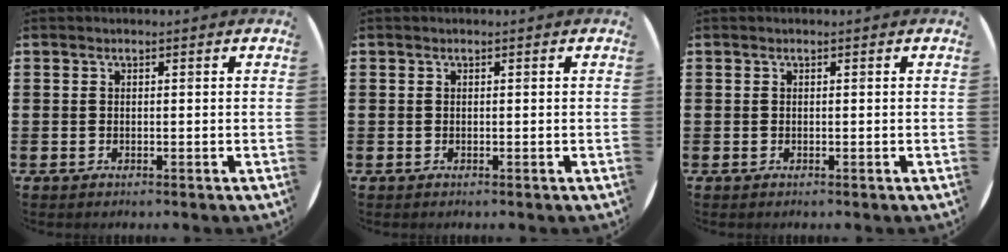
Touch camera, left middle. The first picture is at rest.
{"total": 0.0}
{"total": 0.0}